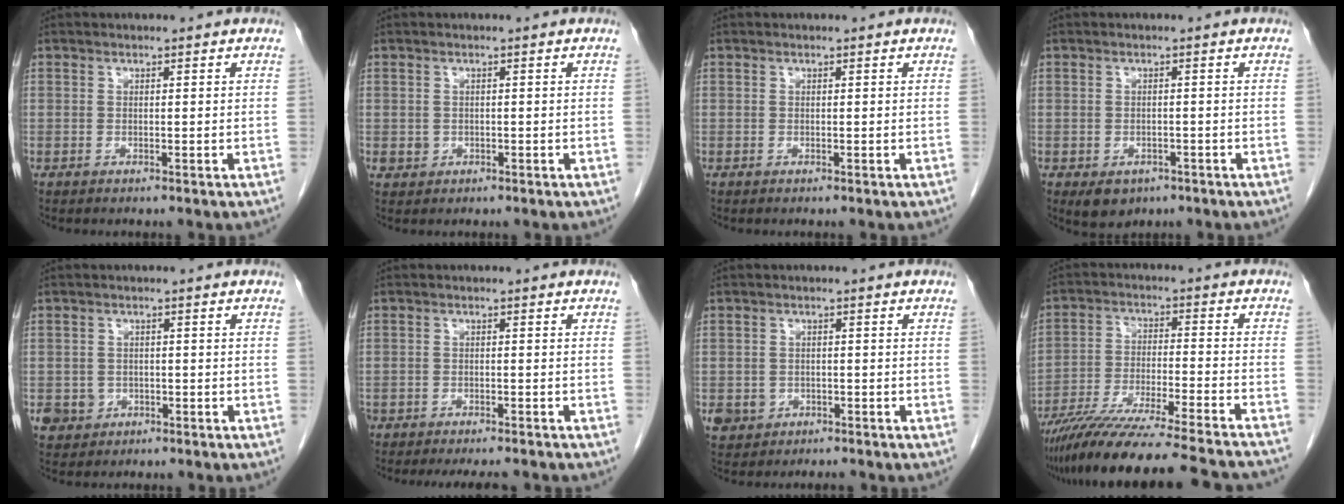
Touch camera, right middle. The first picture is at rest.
{"total": 1.4, "force": [-0.2, 1.4, 0.3], "torque": [-0.005, 0.004, 0.002]}
{"total": 0.0}
{"total": 3.8, "force": [-2.2, 2.7, 1.5], "torque": [-0.018, 0.000, -0.022]}
{"total": 3.7, "force": [-1.4, 3.4, 0.5], "torque": [-0.004, 0.008, -0.019]}
{"total": 6.6, "force": [-5.8, 1.9, 2.4], "torque": [-0.025, -0.006, -0.079]}
{"total": 3.5, "force": [-1.8, 2.9, 0.6], "torque": [-0.010, 0.005, -0.028]}
{"total": 25.3, "force": [-22.5, 0.3, 11.7], "torque": [-0.150, -0.053, -0.334]}